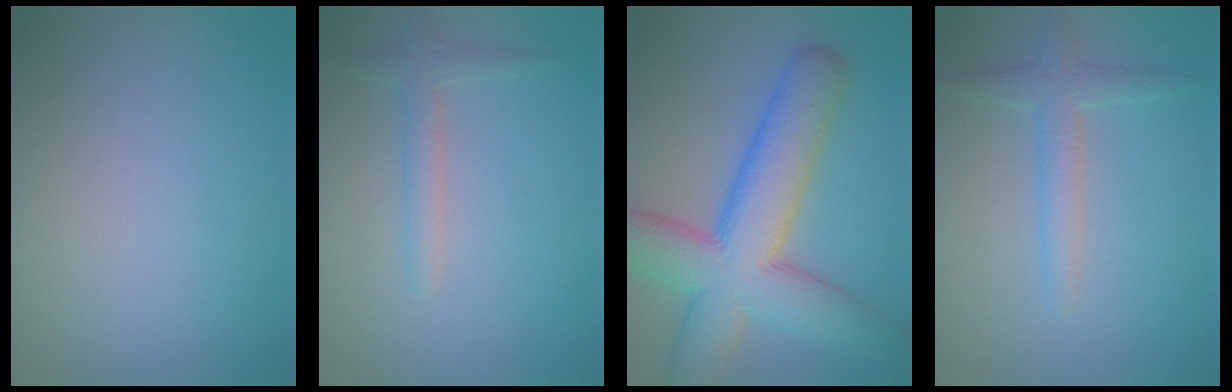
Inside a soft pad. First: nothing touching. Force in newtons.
{"total": 1.9, "press": 1.9, "slide": 0.0}
{"total": 11.3, "press": 11.2, "slide": 0.4}
{"total": 2.7, "press": 2.7, "slide": 0.1}